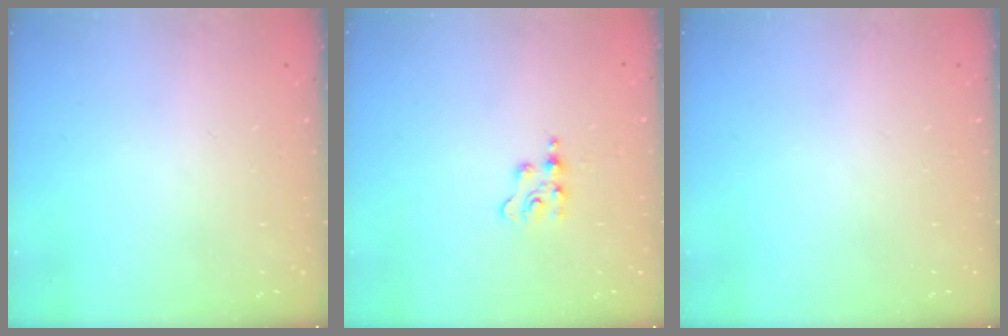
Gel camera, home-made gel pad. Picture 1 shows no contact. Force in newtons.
{"total": 3.9, "press": 3.9, "slide": 0.4}
{"total": 0.0}